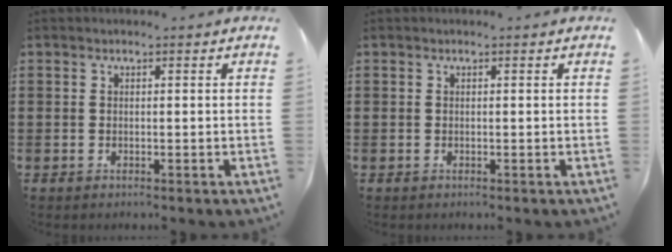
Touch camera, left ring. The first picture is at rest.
{"total": 0.0}